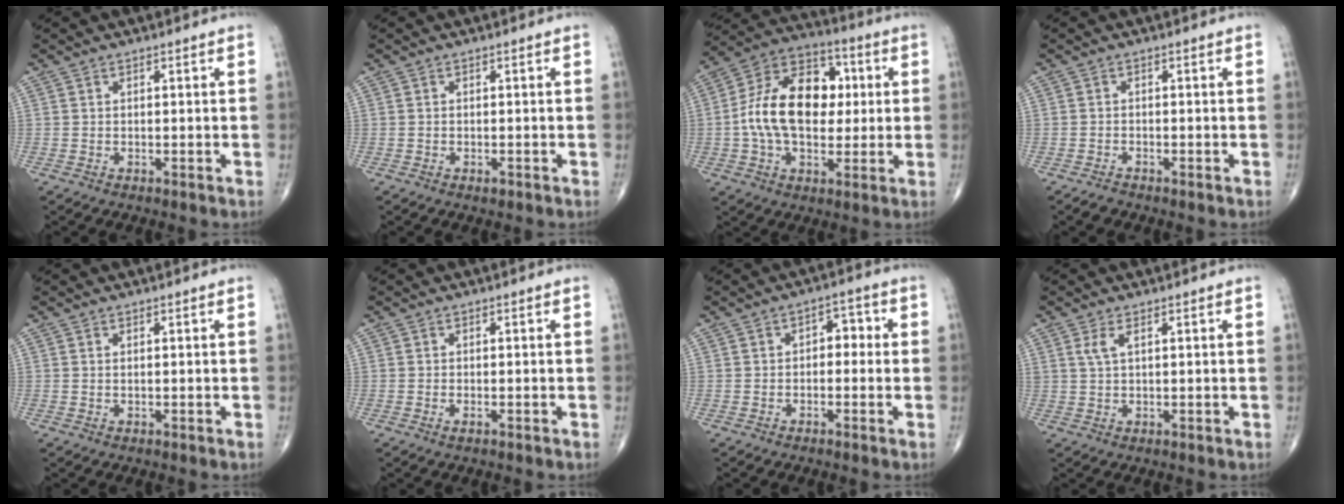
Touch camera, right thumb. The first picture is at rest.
{"total": 0.7, "force": [-0.5, 0.3, 0.4], "torque": [-0.006, -0.001, -0.007]}
{"total": 18.5, "force": [1.0, 12.0, 14.0], "torque": [-0.216, 0.026, 0.009]}
{"total": 1.4, "force": [-1.3, 0.5, 0.3], "torque": [-0.012, 0.000, -0.023]}
{"total": 0.0}
{"total": 0.7, "force": [-0.4, 0.1, 0.5], "torque": [-0.011, -0.001, -0.007]}
{"total": 4.1, "force": [-0.1, 2.7, 3.1], "torque": [-0.016, 0.018, -0.012]}
{"total": 2.4, "force": [1.1, 0.9, 1.9], "torque": [-0.045, 0.002, 0.029]}